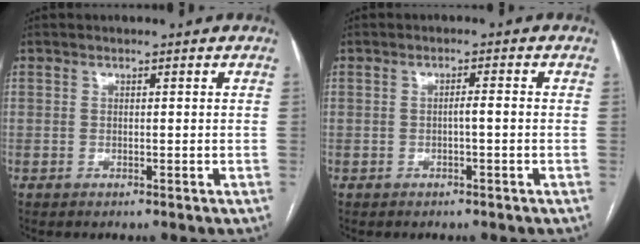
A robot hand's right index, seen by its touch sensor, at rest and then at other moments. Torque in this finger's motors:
{"motor_torque": [0.39, -0.14, 0.19, 0.05]}